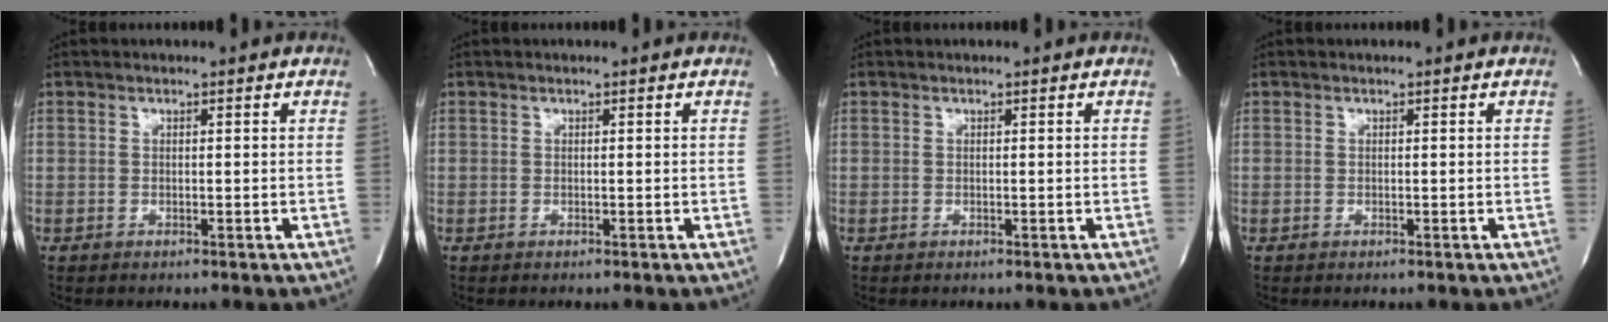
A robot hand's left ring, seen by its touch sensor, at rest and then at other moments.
{"total": 0.0}
{"total": 0.0}
{"total": 0.0}